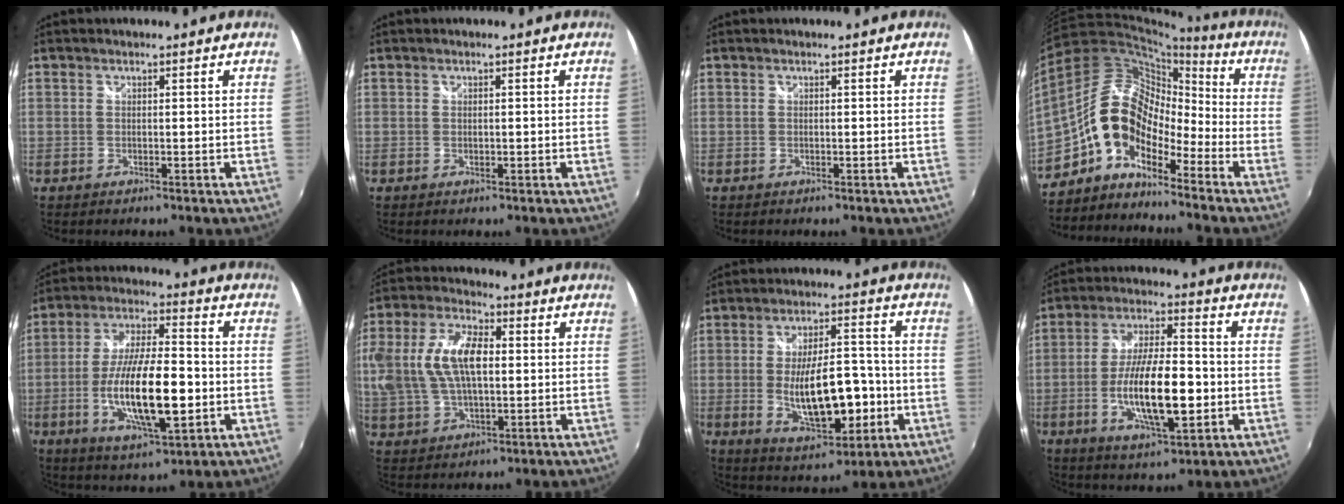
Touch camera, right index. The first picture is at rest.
{"total": 0.5, "force": [0.0, 0.4, 0.3], "torque": [-0.004, -0.002, 0.002]}
{"total": 0.0}
{"total": 12.6, "force": [-7.4, 7.0, 7.4], "torque": [-0.122, 0.024, -0.155]}
{"total": 17.4, "force": [-4.0, 5.1, 16.1], "torque": [-0.312, -0.014, -0.066]}
{"total": 15.3, "force": [1.4, 8.1, 12.9], "torque": [-0.266, 0.013, 0.029]}
{"total": 15.3, "force": [-3.2, 6.3, 13.5], "torque": [-0.237, -0.002, -0.028]}
{"total": 15.1, "force": [-3.5, 4.6, 13.9], "torque": [-0.262, -0.010, -0.055]}